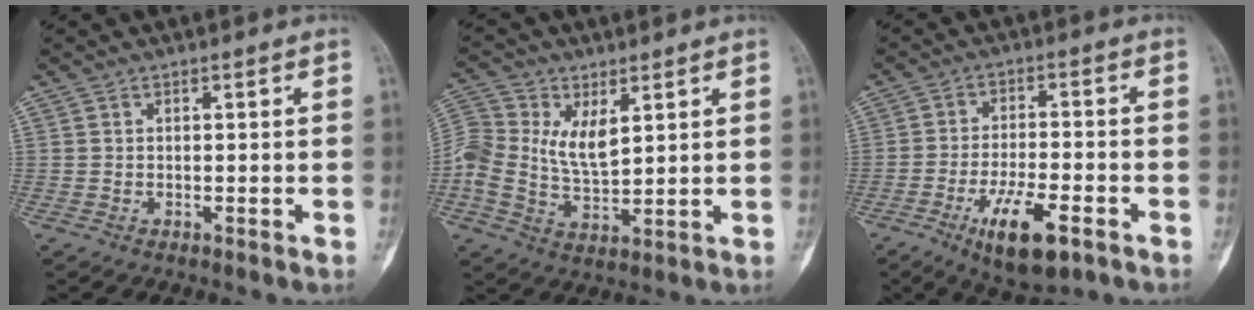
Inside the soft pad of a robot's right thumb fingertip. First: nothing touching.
{"total": 9.8, "force": [2.5, 6.2, 7.2], "torque": [-0.130, -0.002, 0.046]}
{"total": 11.3, "force": [-5.6, 3.9, 9.1], "torque": [-0.155, 0.014, -0.087]}